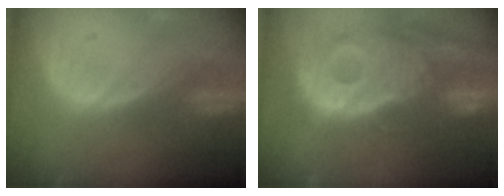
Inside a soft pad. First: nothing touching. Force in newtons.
{"total": 13.8, "press": 12.0, "slide": 6.8}